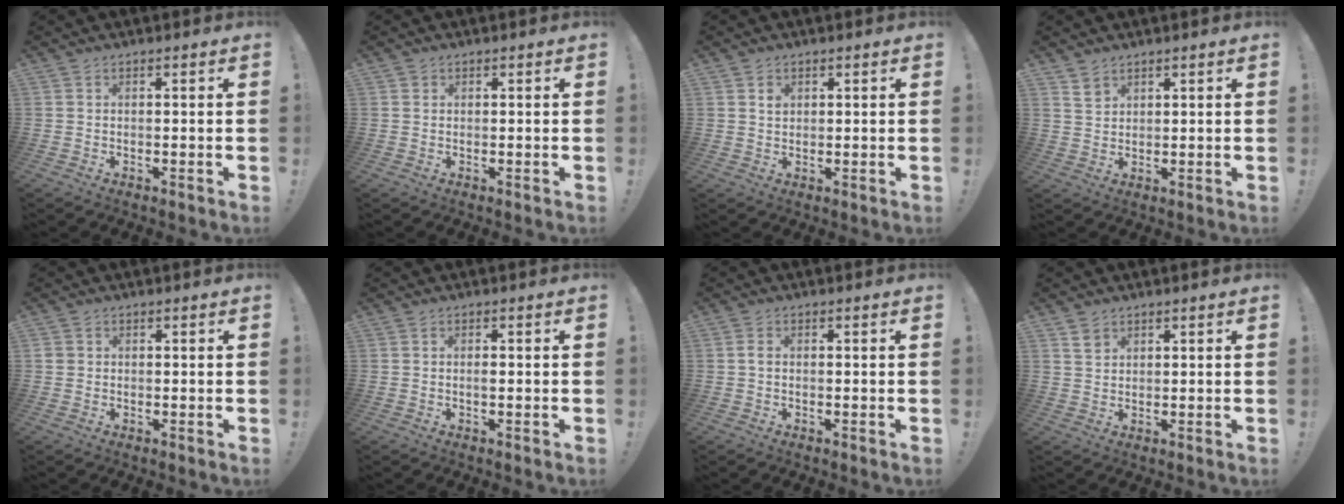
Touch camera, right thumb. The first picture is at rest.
{"total": 0.9, "force": [0.5, 0.8, 0.0], "torque": [0.006, -0.001, 0.009]}
{"total": 1.6, "force": [0.8, 1.3, 0.5], "torque": [0.003, -0.004, 0.012]}
{"total": 3.5, "force": [2.6, 2.1, 1.0], "torque": [-0.004, -0.019, 0.047]}
{"total": 1.3, "force": [0.2, 1.2, 0.4], "torque": [-0.006, 0.003, 0.004]}
{"total": 0.9, "force": [-0.3, 0.2, 0.8], "torque": [-0.008, -0.003, -0.008]}
{"total": 1.2, "force": [0.0, 0.7, 0.9], "torque": [-0.018, 0.004, 0.000]}
{"total": 2.8, "force": [1.9, 1.9, 0.8], "torque": [0.002, -0.013, 0.033]}